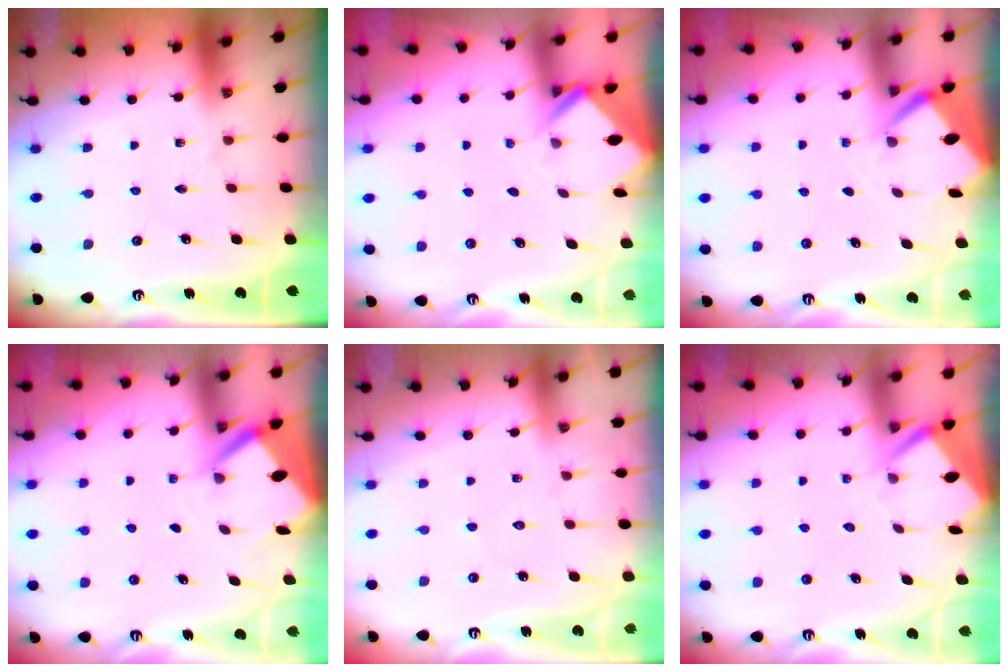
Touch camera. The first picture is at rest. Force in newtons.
{"total": 2.6, "press": 2.6, "slide": 0.2}
{"total": 2.7, "press": 2.7, "slide": 0.3}
{"total": 3.7, "press": 3.7, "slide": 0.3}
{"total": 4.6, "press": 4.6, "slide": 0.6}
{"total": 3.4, "press": 3.4, "slide": 0.3}